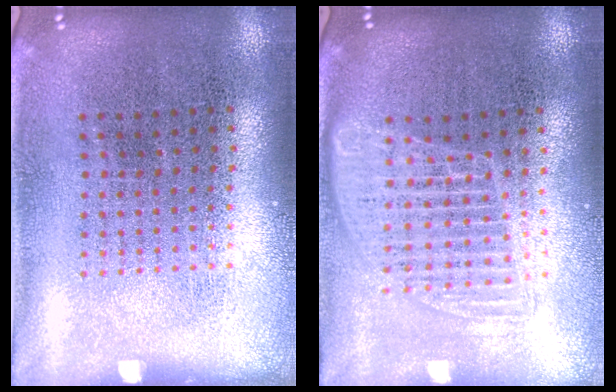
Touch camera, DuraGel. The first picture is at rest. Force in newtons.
{"total": 1.6, "press": 1.4, "slide": 0.8}